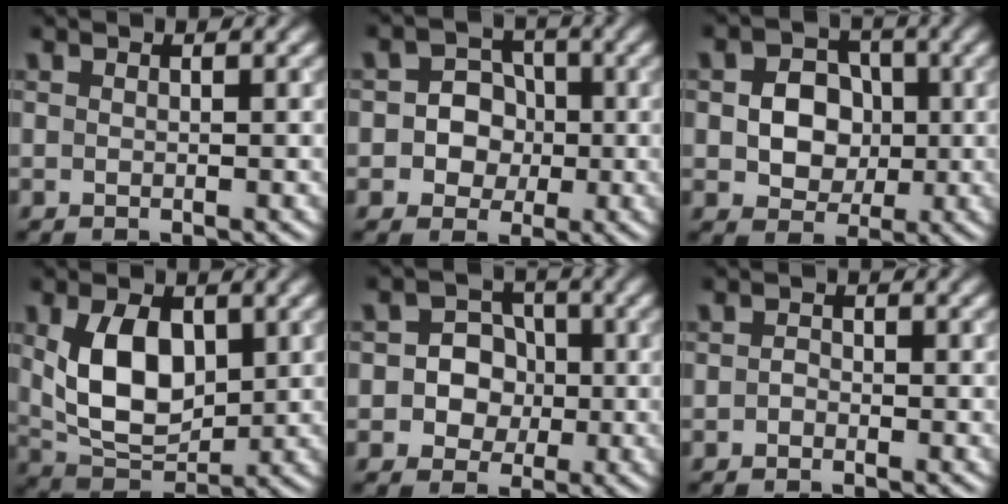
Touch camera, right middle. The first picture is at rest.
{"total": 4.7, "force": [-0.3, 4.4, 1.7], "torque": [-0.007, 0.018, -0.030]}
{"total": 5.3, "force": [-0.2, 4.4, 3.0], "torque": [-0.034, 0.008, -0.013]}
{"total": 7.4, "force": [1.0, 4.5, 5.8], "torque": [-0.118, -0.006, 0.024]}
{"total": 5.0, "force": [-0.3, 4.7, 1.8], "torque": [-0.011, 0.020, -0.032]}
{"total": 0.7, "force": [-0.4, 0.5, 0.3], "torque": [-0.007, 0.000, -0.008]}